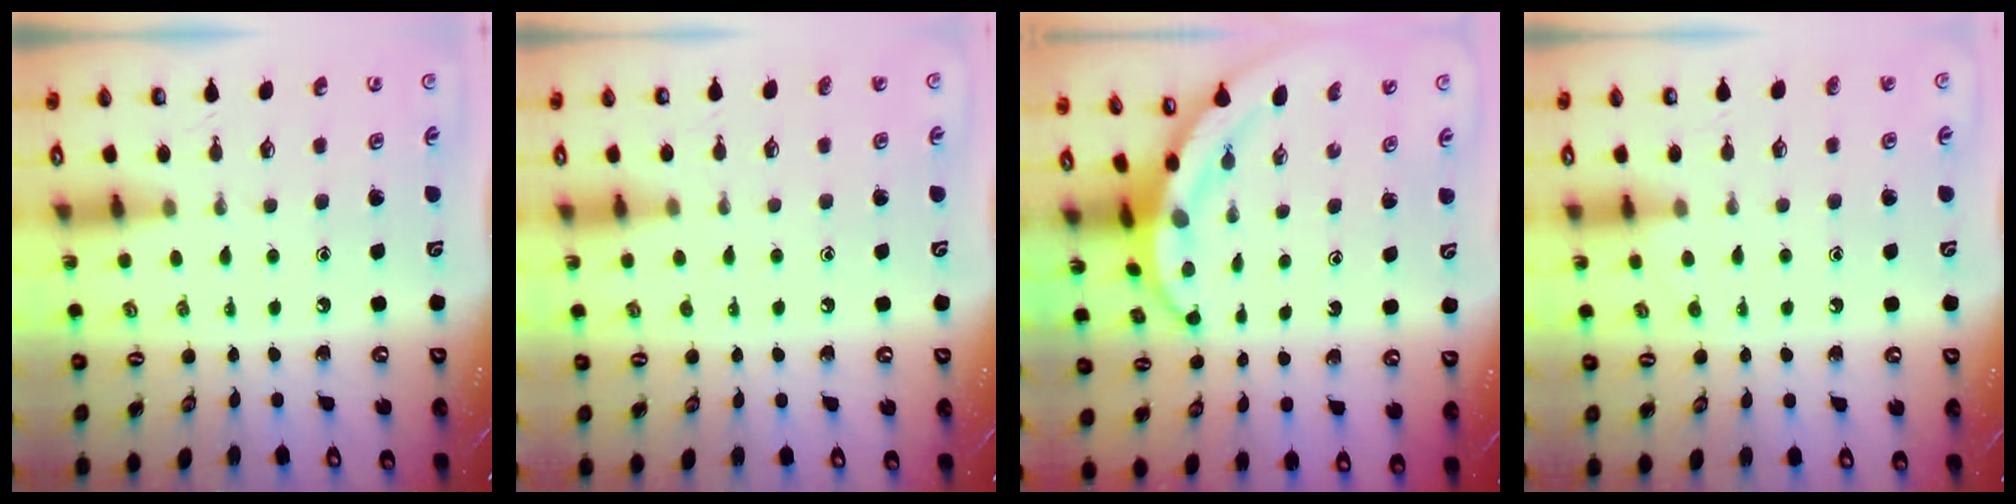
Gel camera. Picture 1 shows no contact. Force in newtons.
{"total": 1.7, "press": 1.7, "slide": 0.1}
{"total": 3.8, "press": 3.8, "slide": 0.4}
{"total": 4.2, "press": 4.2, "slide": 0.4}